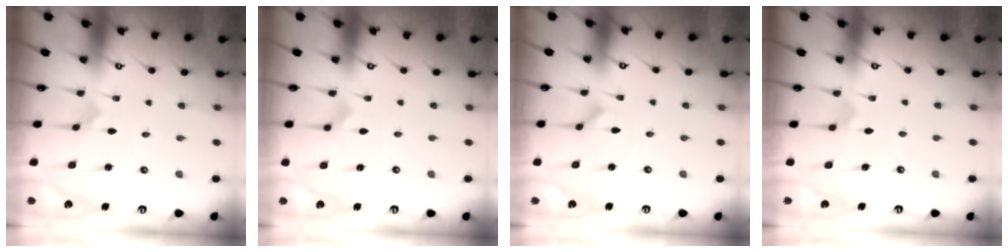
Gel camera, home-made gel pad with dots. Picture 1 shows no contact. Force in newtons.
{"total": 1.5, "press": 1.5, "slide": 0.0}
{"total": 1.5, "press": 1.4, "slide": 0.3}
{"total": 3.6, "press": 3.5, "slide": 0.4}